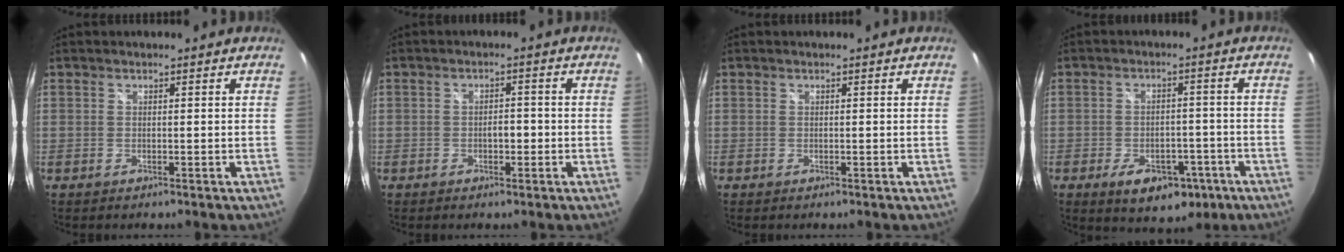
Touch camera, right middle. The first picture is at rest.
{"total": 1.5, "force": [-0.2, 1.2, 0.9], "torque": [-0.013, 0.009, -0.004]}
{"total": 0.0}
{"total": 10.0, "force": [-5.1, 6.0, 6.1], "torque": [-0.110, 0.001, -0.063]}